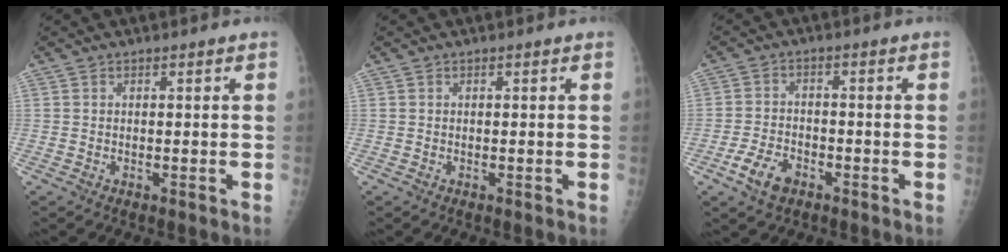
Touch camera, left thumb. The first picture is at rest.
{"total": 0.0}
{"total": 6.0, "force": [-3.3, 3.7, 3.4], "torque": [-0.061, 0.014, -0.059]}